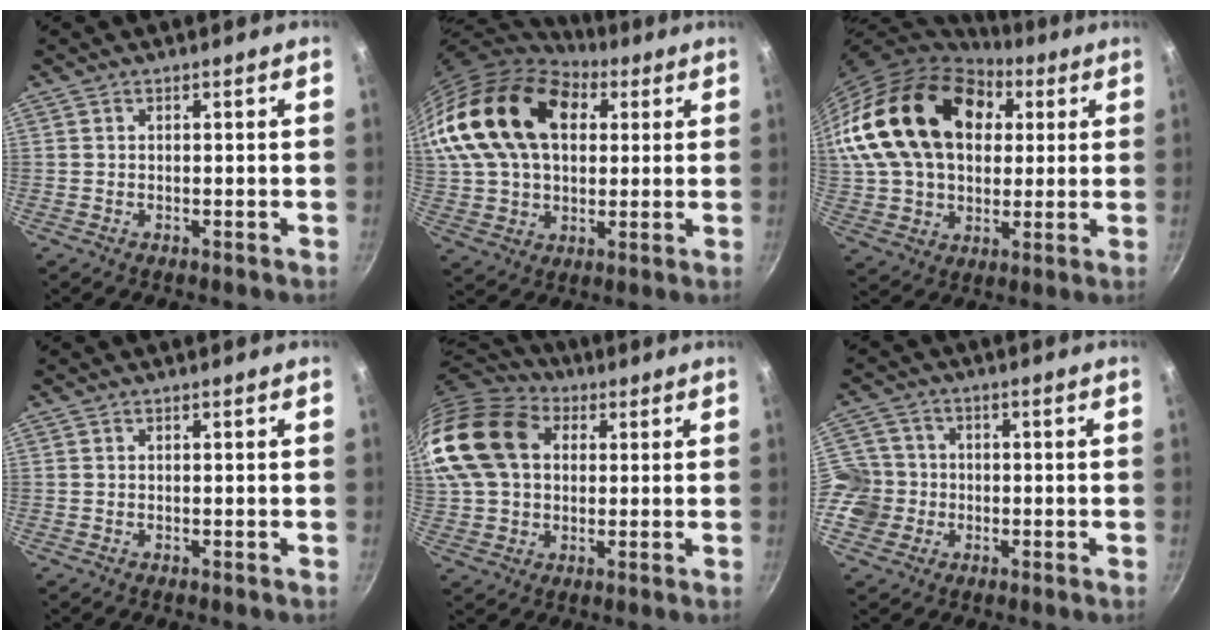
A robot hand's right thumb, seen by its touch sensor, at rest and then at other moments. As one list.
[{"total": 23.8, "force": [7.6, 15.8, 16.1], "torque": [-0.276, 0.007, 0.132]}, {"total": 25.7, "force": [7.2, 17.8, 17.1], "torque": [-0.285, 0.010, 0.128]}, {"total": 0.0}, {"total": 20.2, "force": [4.7, 14.8, 12.9], "torque": [-0.264, 0.028, 0.076]}, {"total": 7.4, "force": [-1.8, 6.9, 1.7], "torque": [0.000, 0.019, -0.045]}]